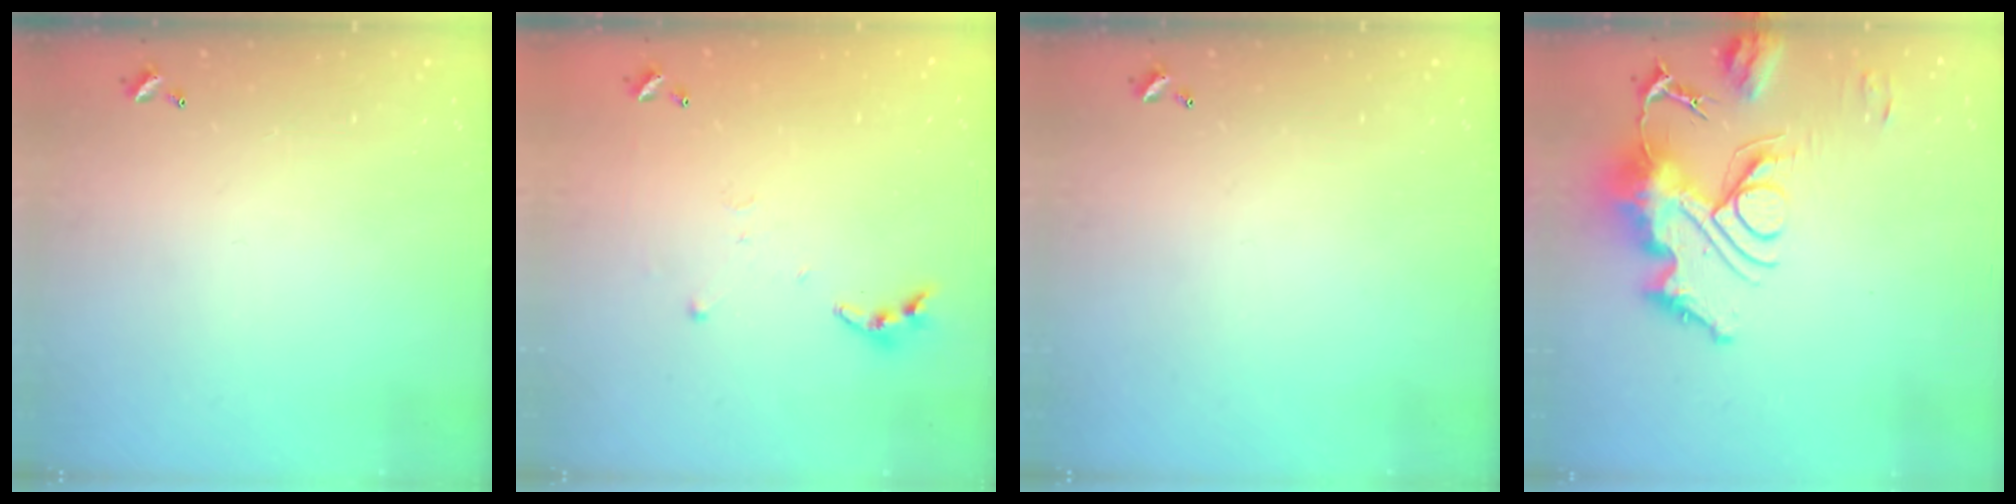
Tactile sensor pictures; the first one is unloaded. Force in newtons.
{"total": 3.8, "press": 3.8, "slide": 0.4}
{"total": 0.0}
{"total": 15.1, "press": 15.0, "slide": 1.8}